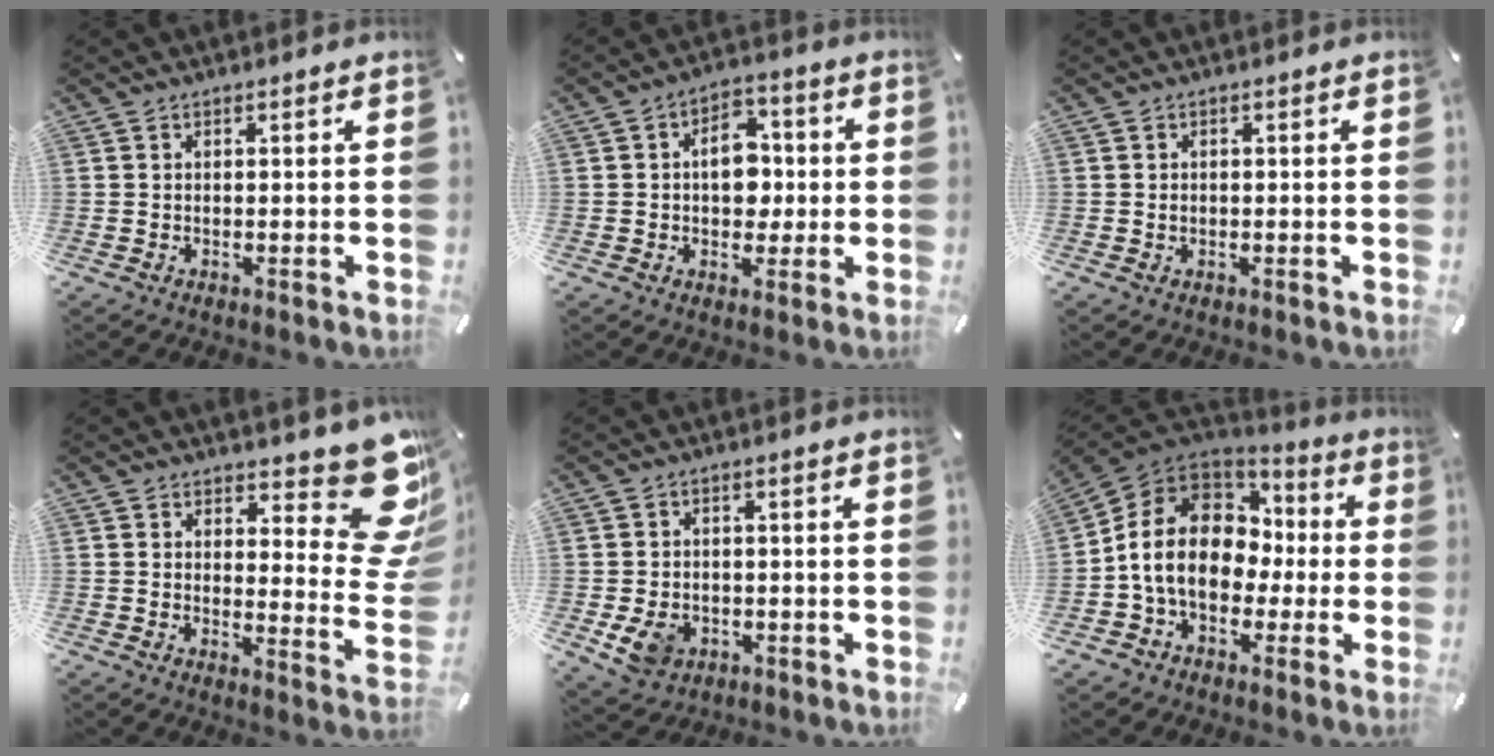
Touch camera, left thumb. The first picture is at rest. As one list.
[{"total": 9.1, "force": [0.2, 6.7, 6.2], "torque": [-0.080, 0.007, 0.001]}, {"total": 0.9, "force": [-0.1, 0.7, 0.5], "torque": [-0.011, 0.002, -0.003]}, {"total": 15.5, "force": [9.4, 6.9, 10.2], "torque": [-0.106, -0.087, 0.164]}, {"total": 6.5, "force": [-1.8, 5.4, 3.3], "torque": [-0.064, 0.002, -0.033]}, {"total": 14.6, "force": [-1.1, 11.9, 8.5], "torque": [-0.187, 0.021, -0.015]}]